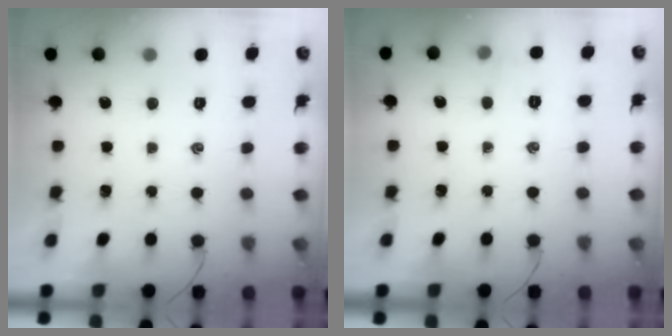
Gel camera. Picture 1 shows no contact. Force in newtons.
{"total": 4.4, "press": 4.1, "slide": 1.4}